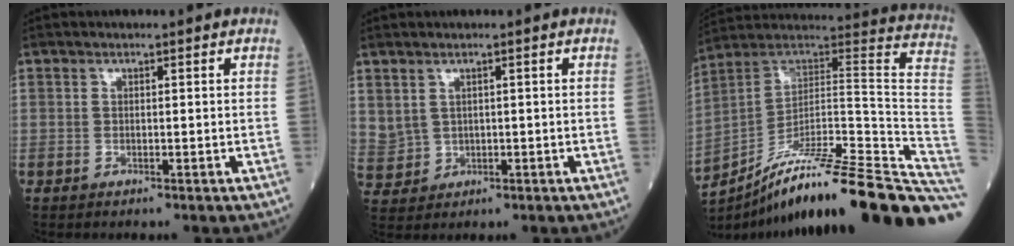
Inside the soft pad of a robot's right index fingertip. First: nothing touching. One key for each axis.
{"total": 9.4, "fx": 2.2, "fy": 8.2, "fz": 4.1, "tx": -0.151, "ty": 0.021, "tz": 0.065}
{"total": 31.8, "fx": -23.3, "fy": 0.6, "fz": 21.6, "tx": -0.183, "ty": 0.009, "tz": -0.345}